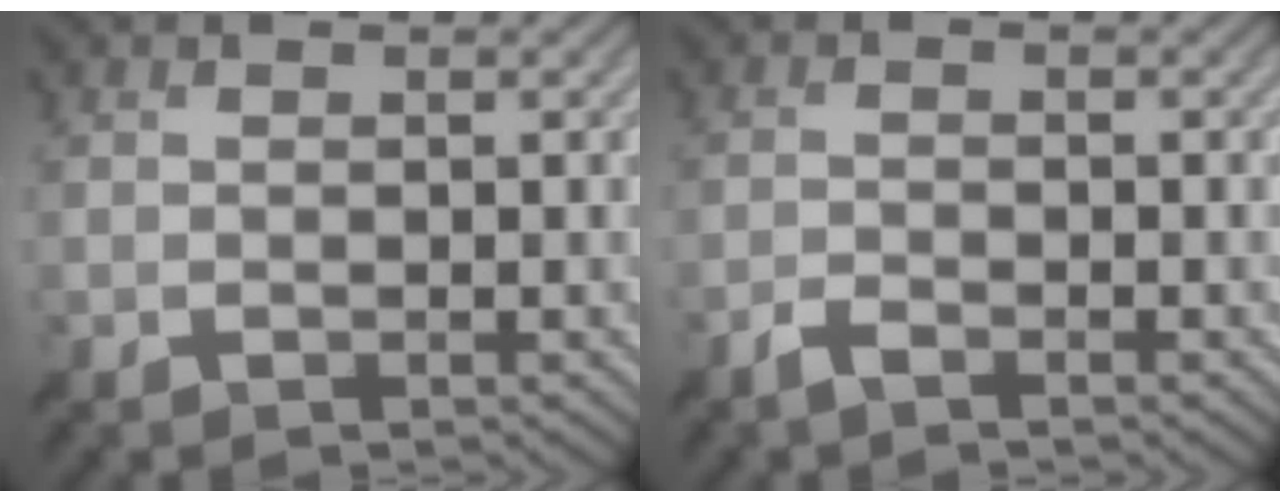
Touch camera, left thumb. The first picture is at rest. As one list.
[{"total": 1.6, "force": [-1.2, 0.3, 1.0], "torque": [-0.025, 0.002, -0.032]}]